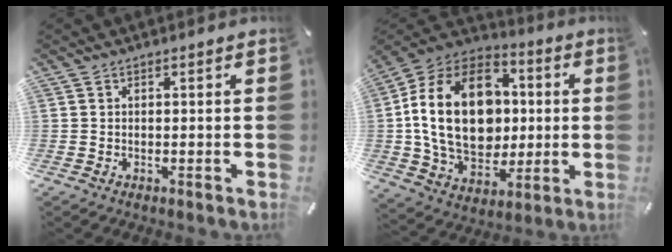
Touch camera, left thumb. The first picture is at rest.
{"total": 24.0, "force": [1.0, 17.7, 16.2], "torque": [-0.321, 0.008, 0.021]}